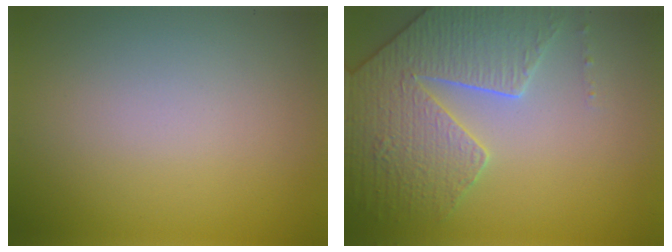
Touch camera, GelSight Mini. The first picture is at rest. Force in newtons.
{"total": 5.3, "press": 5.0, "slide": 1.8}